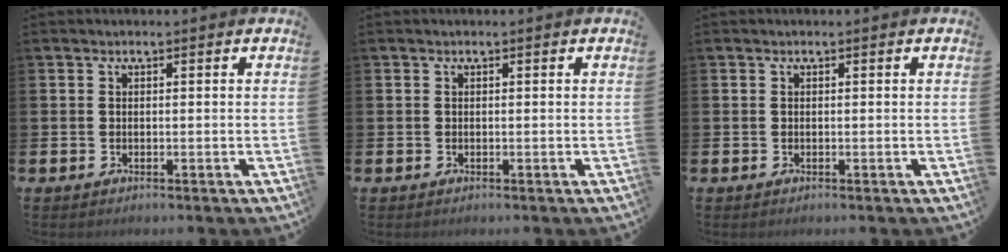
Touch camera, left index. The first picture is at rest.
{"total": 0.0}
{"total": 0.0}